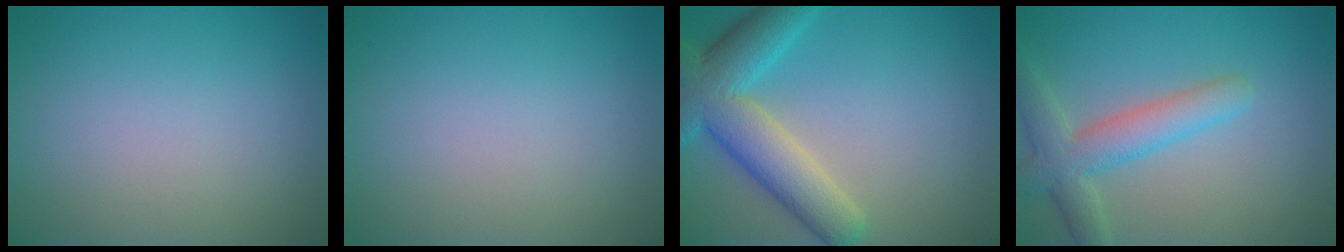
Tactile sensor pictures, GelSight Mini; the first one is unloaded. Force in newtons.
{"total": 0.0}
{"total": 7.7, "press": 7.7, "slide": 0.4}
{"total": 4.4, "press": 4.4, "slide": 0.4}